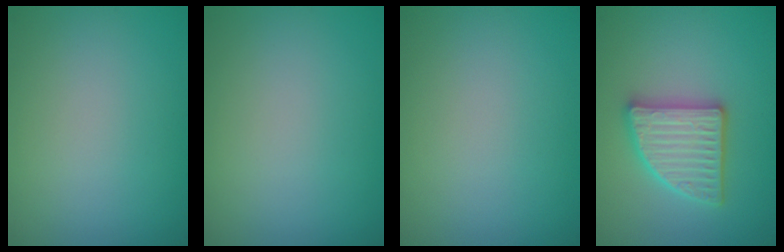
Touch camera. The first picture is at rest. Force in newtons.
{"total": 0.0}
{"total": 0.0}
{"total": 4.9, "press": 4.8, "slide": 0.8}